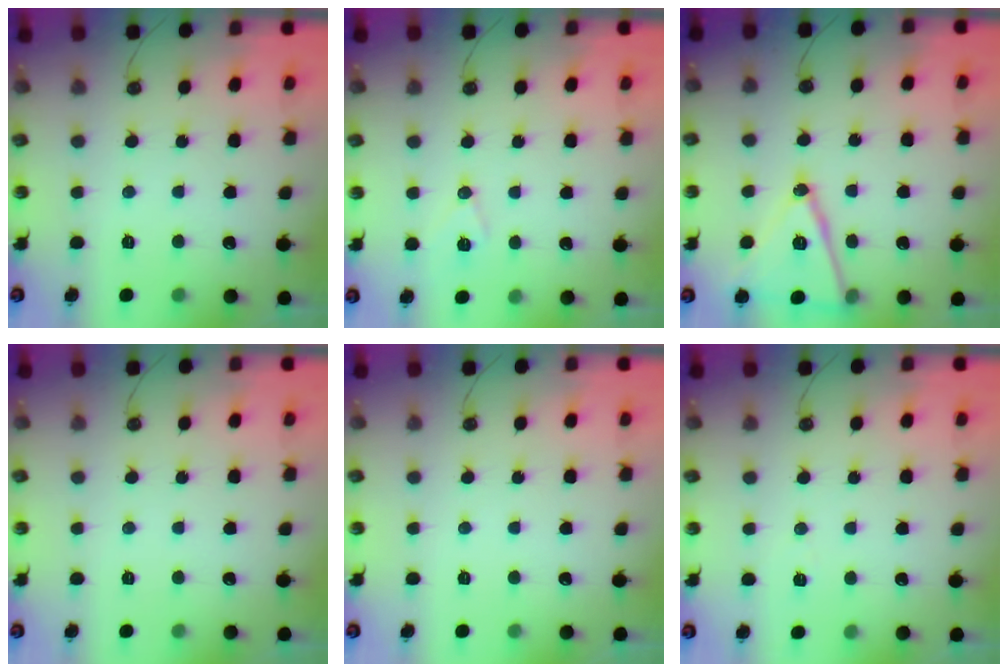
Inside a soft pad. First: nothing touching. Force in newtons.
{"total": 6.8, "press": 6.2, "slide": 2.9}
{"total": 16.6, "press": 16.3, "slide": 3.1}
{"total": 0.0}
{"total": 0.0}
{"total": 3.3, "press": 2.6, "slide": 2.0}